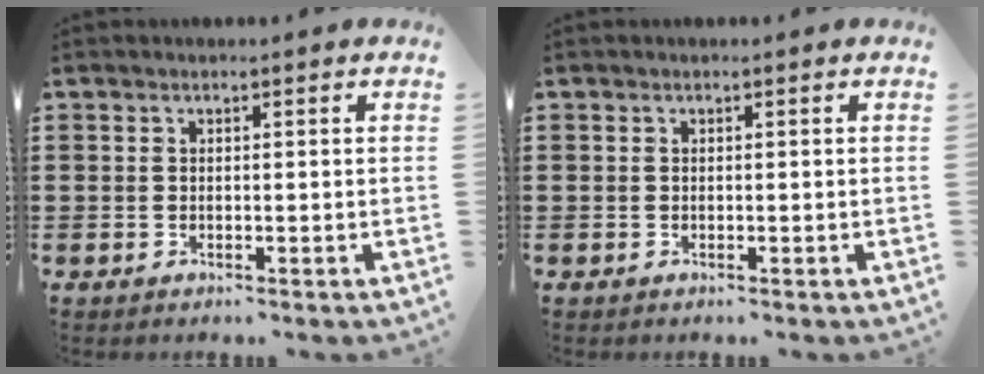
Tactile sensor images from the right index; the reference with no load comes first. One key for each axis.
{"total": 0.0}